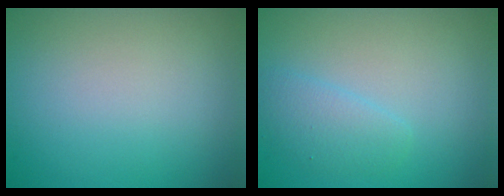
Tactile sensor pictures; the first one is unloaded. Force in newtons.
{"total": 2.0, "press": 2.0, "slide": 0.1}